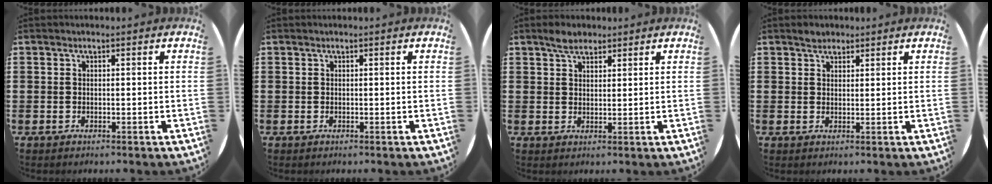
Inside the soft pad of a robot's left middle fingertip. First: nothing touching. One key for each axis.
{"total": 0.0}
{"total": 2.9, "fx": 2.5, "fy": 1.3, "fz": 0.9, "tx": -0.013, "ty": 0.004, "tz": 0.044}
{"total": 1.7, "fx": 1.5, "fy": 0.7, "fz": 0.1, "tx": 0.006, "ty": 0.001, "tz": 0.027}